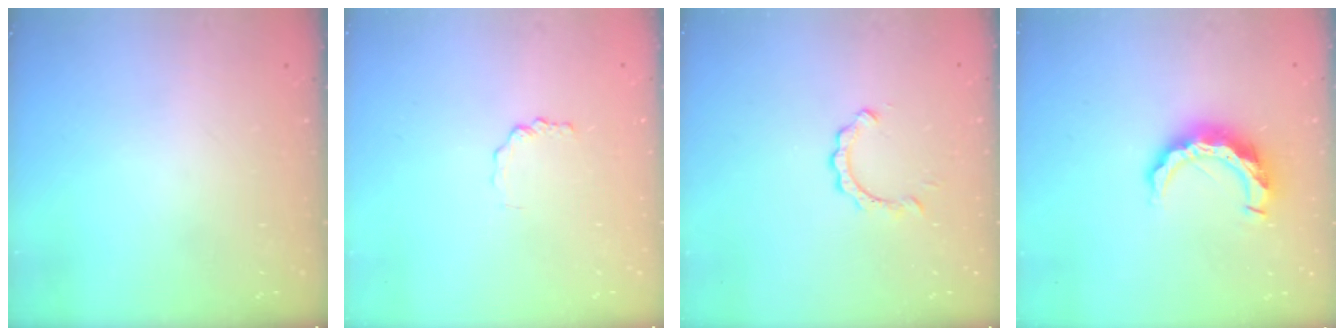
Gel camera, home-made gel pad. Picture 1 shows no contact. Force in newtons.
{"total": 1.8, "press": 1.8, "slide": 0.3}
{"total": 2.3, "press": 2.3, "slide": 0.2}
{"total": 9.7, "press": 9.7, "slide": 0.6}